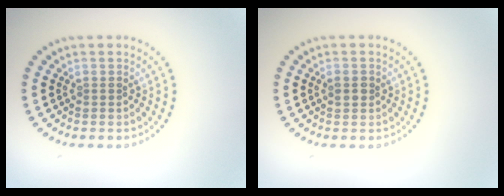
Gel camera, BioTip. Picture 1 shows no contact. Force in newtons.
{"total": 1.2, "press": 1.2, "slide": 0.1}